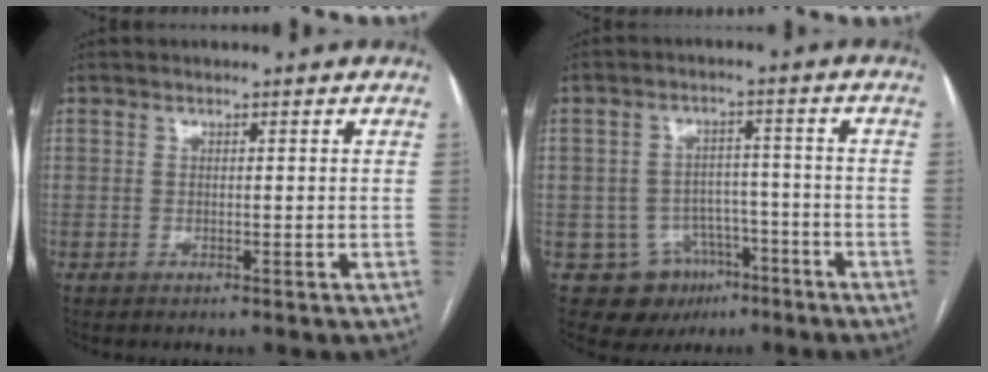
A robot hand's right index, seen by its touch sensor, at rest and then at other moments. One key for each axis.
{"total": 8.2, "fx": -4.2, "fy": 6.8, "fz": 1.8, "tx": -0.018, "ty": 0.015, "tz": -0.052}